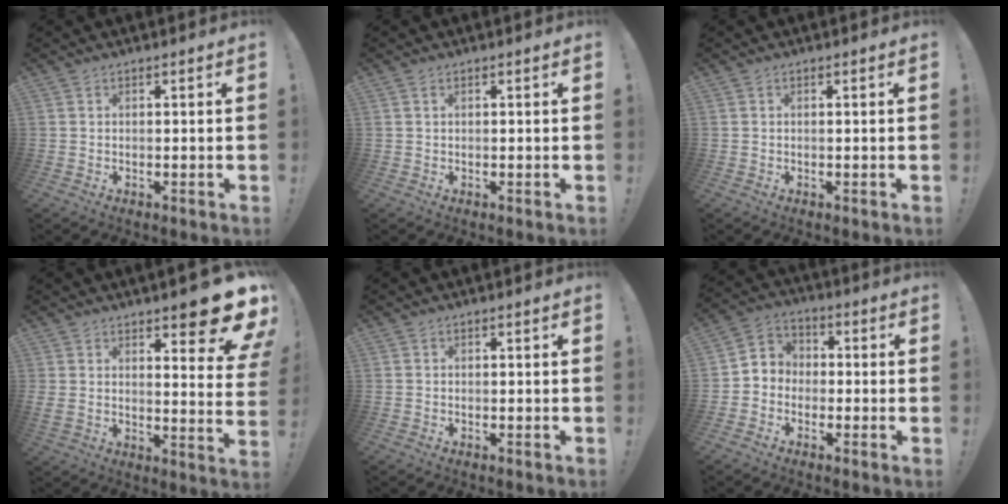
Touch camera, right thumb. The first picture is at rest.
{"total": 0.7, "force": [0.4, 0.3, 0.5], "torque": [-0.006, 0.000, 0.007]}
{"total": 0.0}
{"total": 11.6, "force": [8.5, 2.5, 7.5], "torque": [-0.085, -0.081, 0.139]}
{"total": 0.0}
{"total": 5.6, "force": [-3.0, 4.6, 1.0], "torque": [-0.019, 0.031, -0.050]}